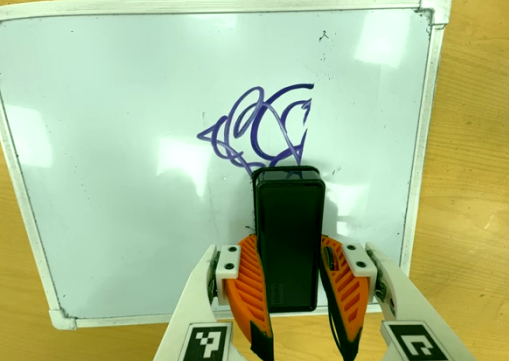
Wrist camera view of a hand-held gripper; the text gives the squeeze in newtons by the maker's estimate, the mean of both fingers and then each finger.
{"total": 9.3, "left": 7.8, "right": 10.8}